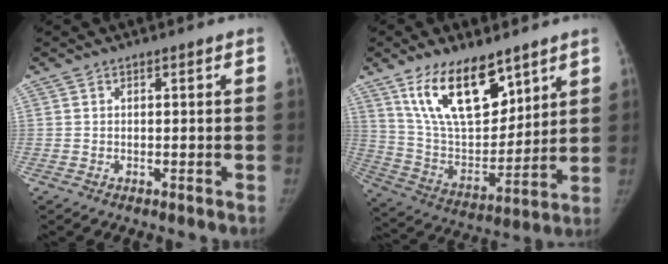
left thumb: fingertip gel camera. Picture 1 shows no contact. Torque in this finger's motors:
{"motor_torque": [1.82, 1.84, 1.60, -1.17, 0.31]}